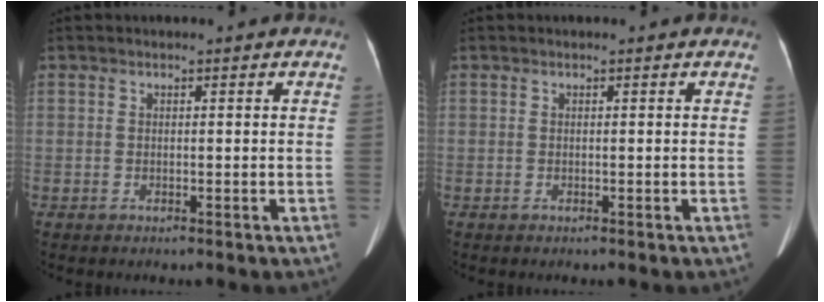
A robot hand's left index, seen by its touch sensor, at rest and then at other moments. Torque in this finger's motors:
{"motor_torque": [0.00, 0.00, 0.00, 0.00]}